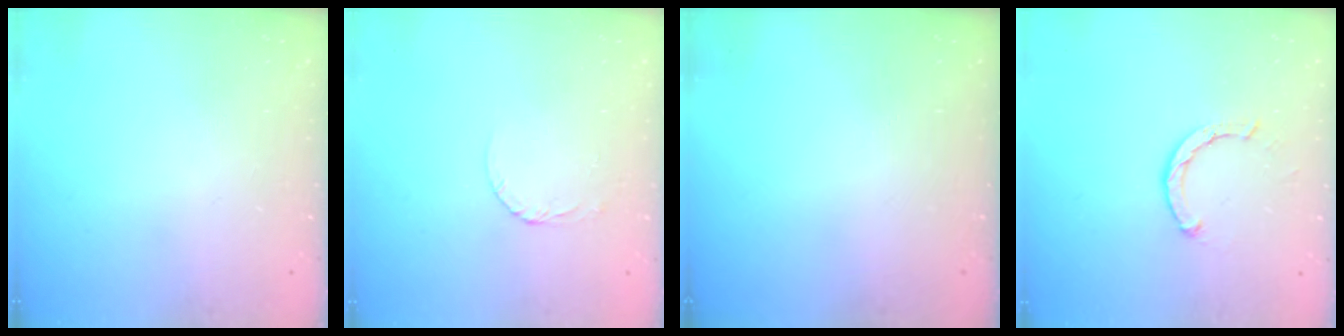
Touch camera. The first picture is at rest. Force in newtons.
{"total": 2.6, "press": 2.6, "slide": 0.1}
{"total": 0.0}
{"total": 2.1, "press": 2.1, "slide": 0.1}